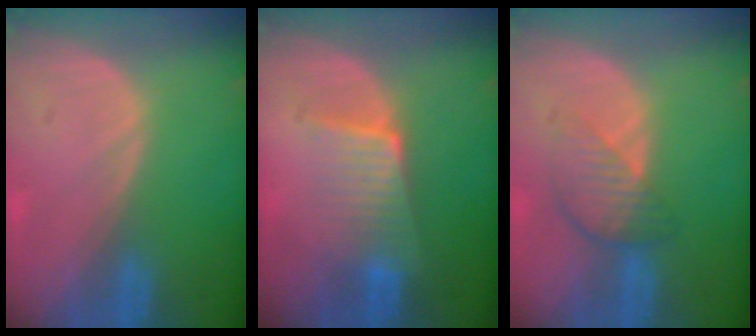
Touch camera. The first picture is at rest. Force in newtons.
{"total": 6.4, "press": 5.6, "slide": 3.1}
{"total": 4.5, "press": 4.1, "slide": 2.0}